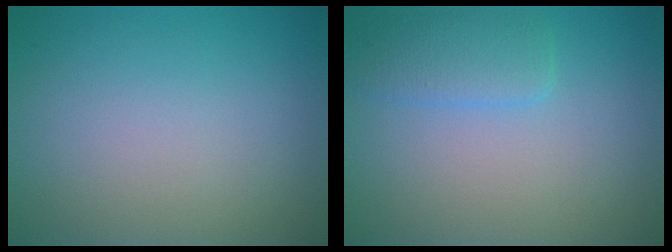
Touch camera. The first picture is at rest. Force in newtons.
{"total": 2.3, "press": 2.3, "slide": 0.2}